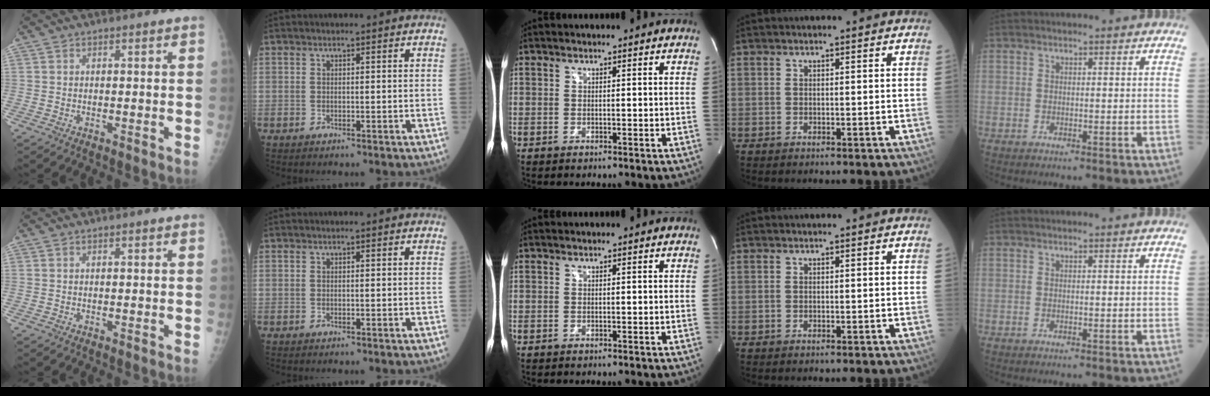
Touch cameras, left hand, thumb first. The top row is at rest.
{}